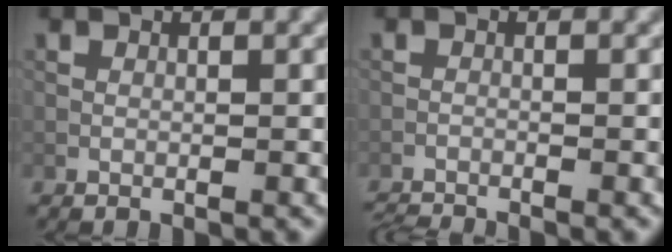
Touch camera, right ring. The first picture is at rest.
{"total": 2.7, "force": [-2.6, 0.0, 0.6], "torque": [-0.019, -0.013, -0.053]}